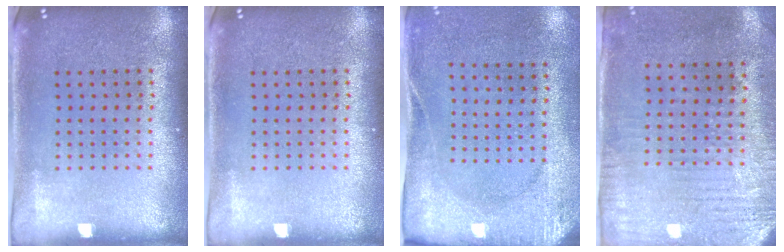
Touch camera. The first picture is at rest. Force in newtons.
{"total": 0.0}
{"total": 2.7, "press": 2.1, "slide": 1.7}
{"total": 2.9, "press": 2.4, "slide": 1.7}